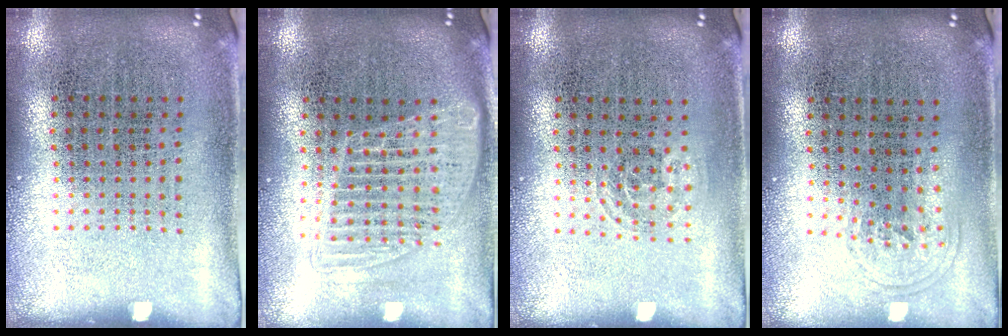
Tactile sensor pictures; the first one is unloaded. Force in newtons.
{"total": 1.5, "press": 1.3, "slide": 0.7}
{"total": 0.8, "press": 0.6, "slide": 0.5}
{"total": 0.9, "press": 0.7, "slide": 0.7}